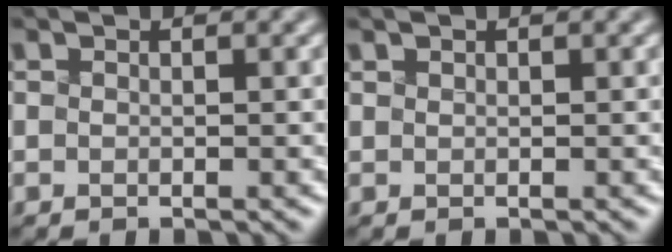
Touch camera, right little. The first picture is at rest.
{"total": 1.1, "force": [0.7, 0.6, 0.5], "torque": [-0.021, 0.011, 0.015]}